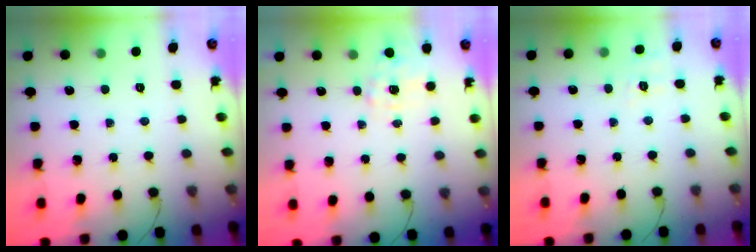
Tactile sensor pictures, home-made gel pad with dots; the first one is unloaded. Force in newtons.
{"total": 0.9, "press": 0.3, "slide": 0.8}
{"total": 5.4, "press": 4.9, "slide": 2.1}